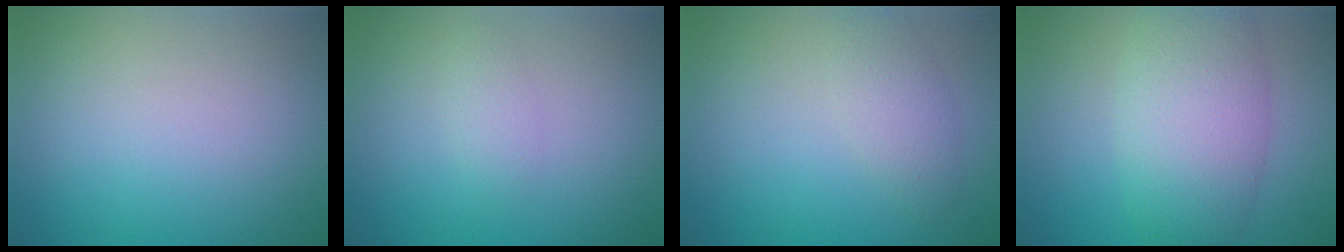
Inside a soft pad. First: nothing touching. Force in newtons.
{"total": 1.3, "press": 1.3, "slide": 0.0}
{"total": 2.2, "press": 2.2, "slide": 0.1}
{"total": 6.7, "press": 6.7, "slide": 0.6}